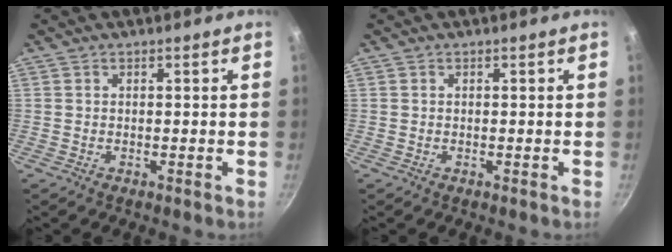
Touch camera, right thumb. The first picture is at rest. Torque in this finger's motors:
{"motor_torque": [-0.16, -0.19, 0.09, 0.03, 0.01]}